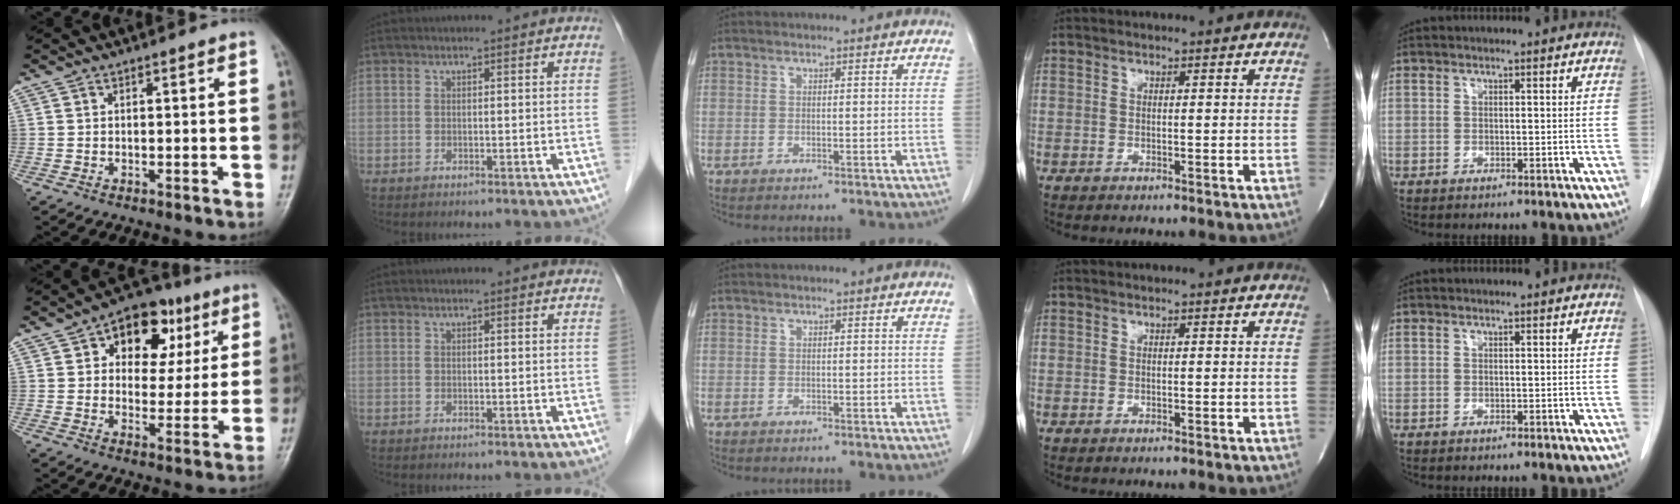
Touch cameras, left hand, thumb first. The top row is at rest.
{"thumb": {"total": 13.8, "force": [5.6, 9.1, 8.7], "torque": [-0.070, 0.000, 0.080]}, "index": {"total": 1.6, "force": [1.5, 0.4, 0.3], "torque": [-0.013, 0.007, 0.010]}}